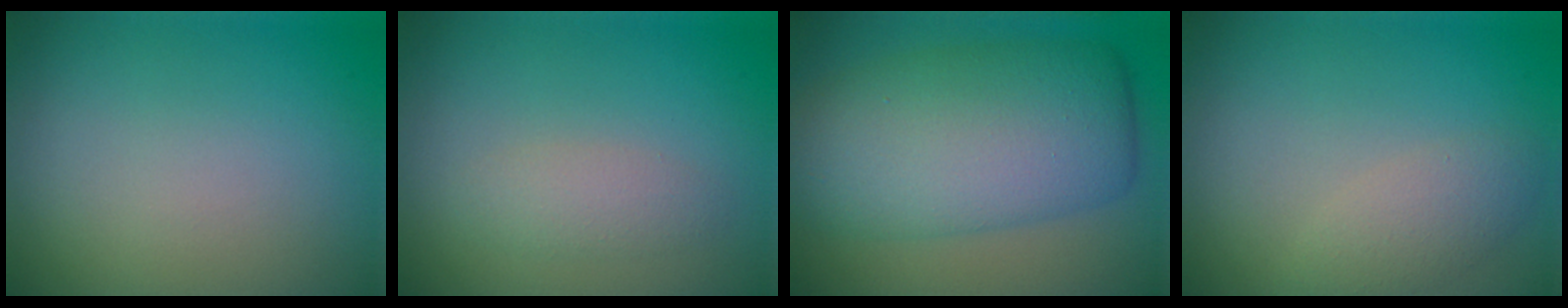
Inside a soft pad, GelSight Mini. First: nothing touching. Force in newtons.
{"total": 1.7, "press": 1.7, "slide": 0.1}
{"total": 10.1, "press": 10.1, "slide": 0.3}
{"total": 2.5, "press": 2.5, "slide": 0.0}